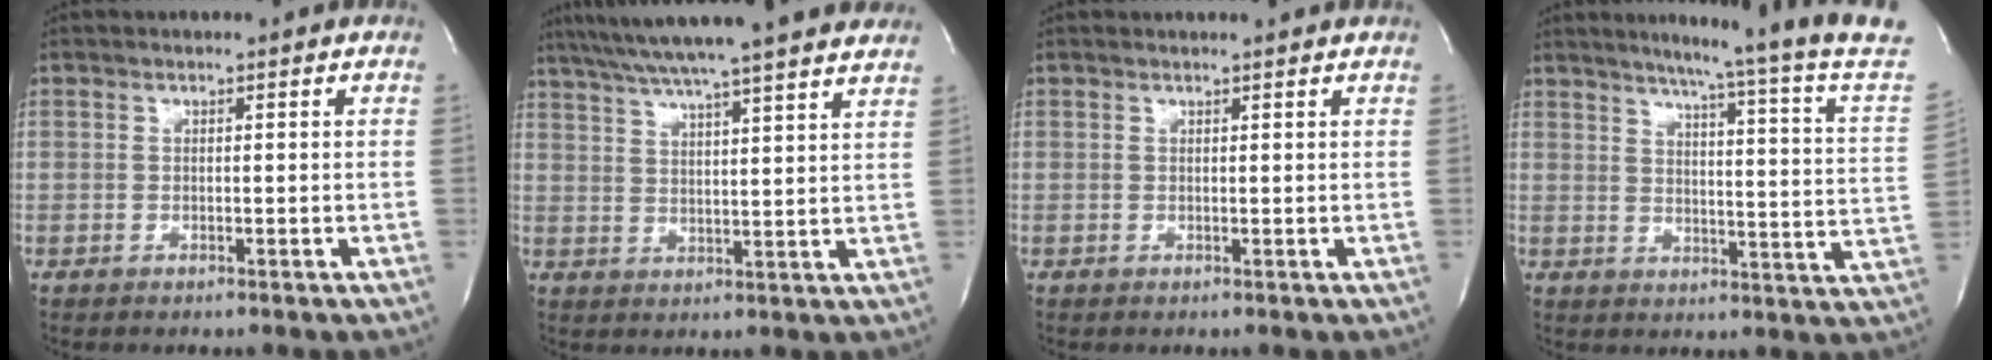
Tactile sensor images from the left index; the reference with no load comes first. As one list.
[{"total": 23.3, "force": [20.3, 0.6, 11.5], "torque": [-0.196, 0.016, 0.274]}, {"total": 2.5, "force": [2.4, 0.0, 0.4], "torque": [-0.012, 0.009, 0.025]}, {"total": 20.6, "force": [17.4, -3.2, 10.5], "torque": [-0.161, -0.080, 0.207]}]